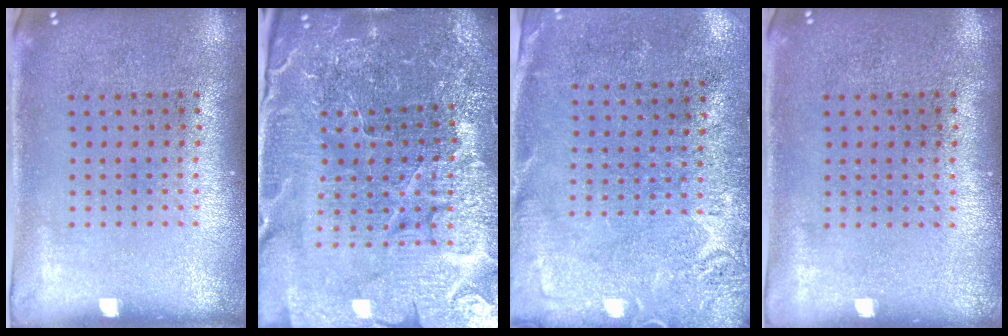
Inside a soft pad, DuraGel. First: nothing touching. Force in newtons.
{"total": 5.6, "press": 5.2, "slide": 2.1}
{"total": 2.8, "press": 2.3, "slide": 1.5}
{"total": 0.0}